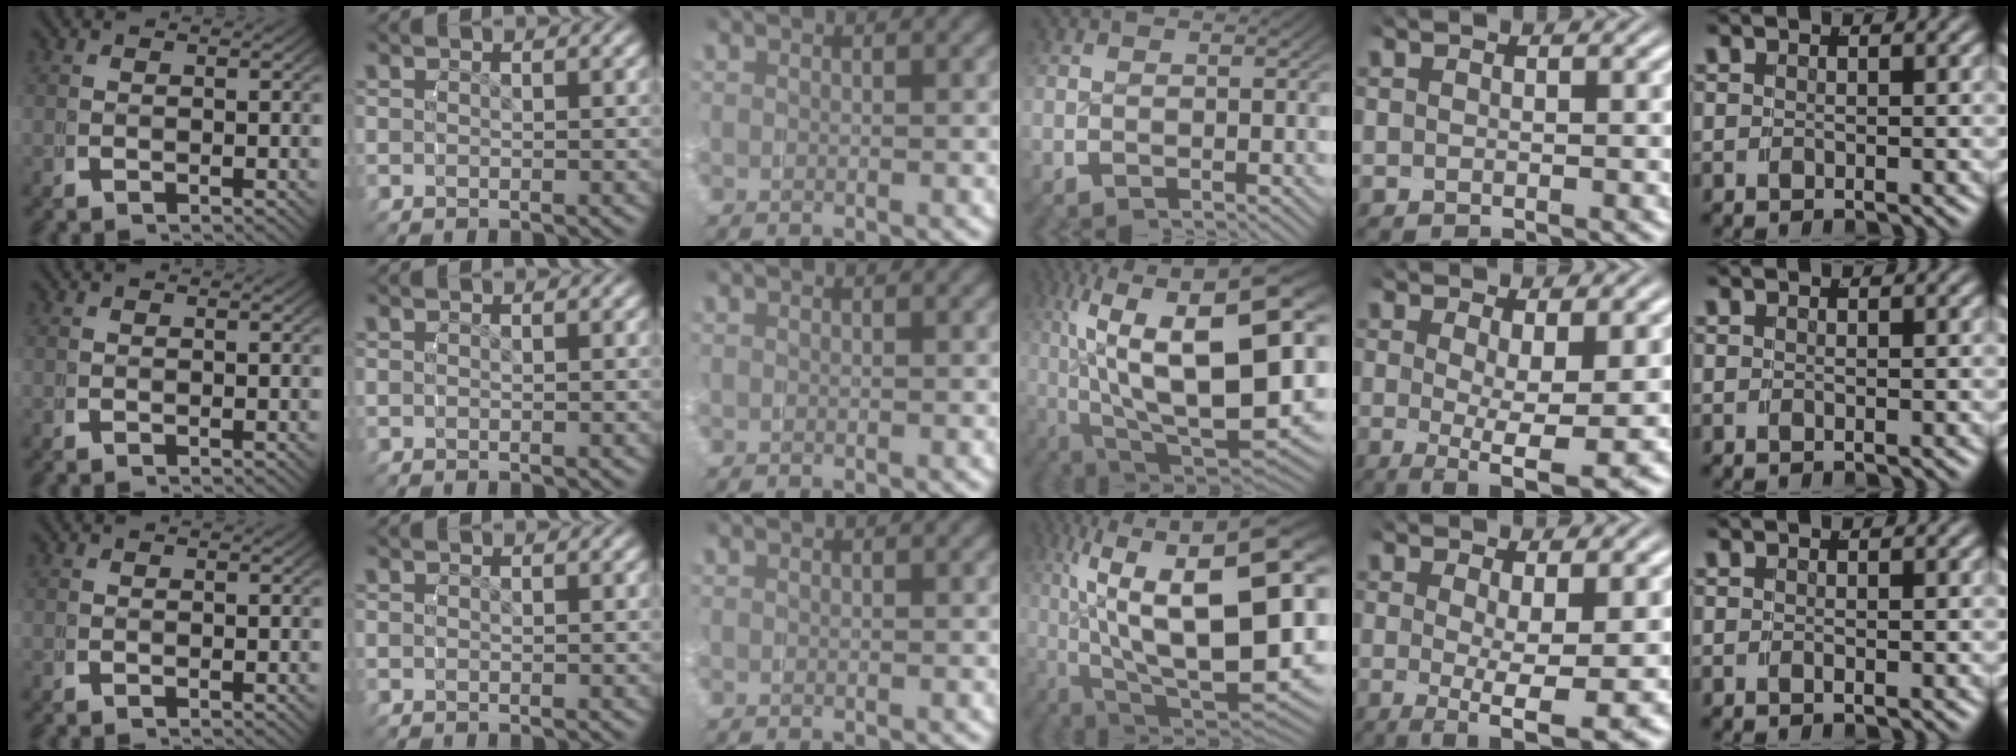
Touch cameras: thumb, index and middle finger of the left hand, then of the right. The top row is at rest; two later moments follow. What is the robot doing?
{"motion": "grasp_and_lifting", "object": "water bottle"}